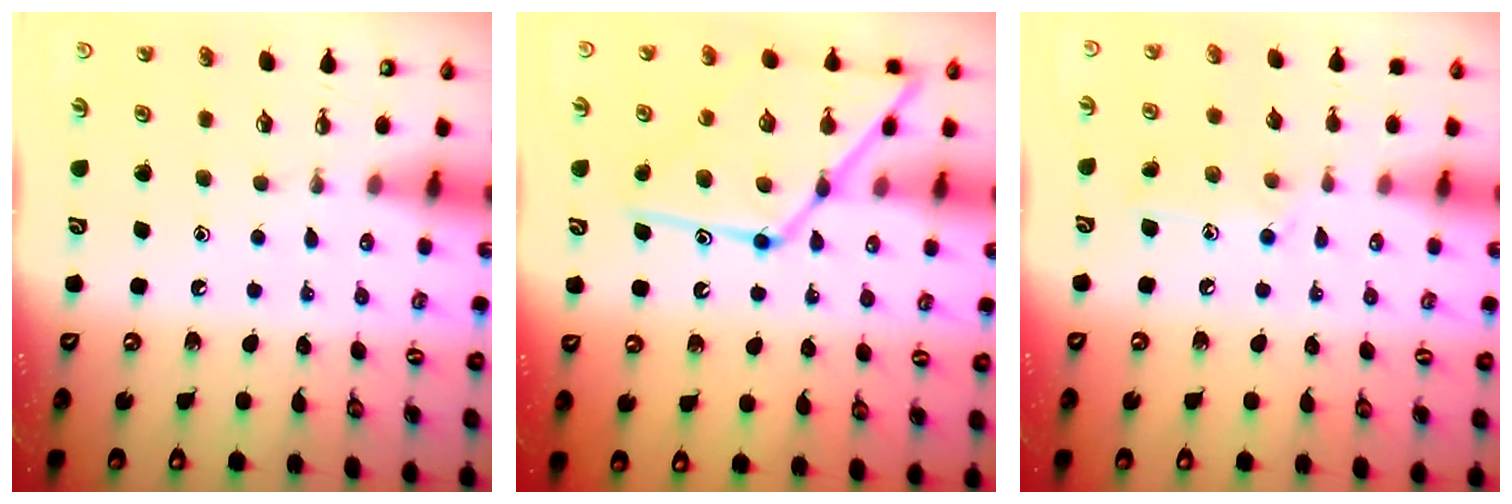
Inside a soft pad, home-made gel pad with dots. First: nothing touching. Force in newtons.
{"total": 16.6, "press": 16.5, "slide": 1.3}
{"total": 8.7, "press": 8.6, "slide": 0.6}